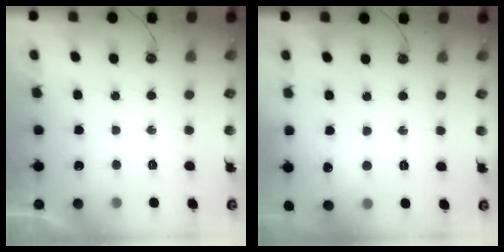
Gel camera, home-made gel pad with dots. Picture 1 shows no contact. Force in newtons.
{"total": 5.2, "press": 5.2, "slide": 0.6}